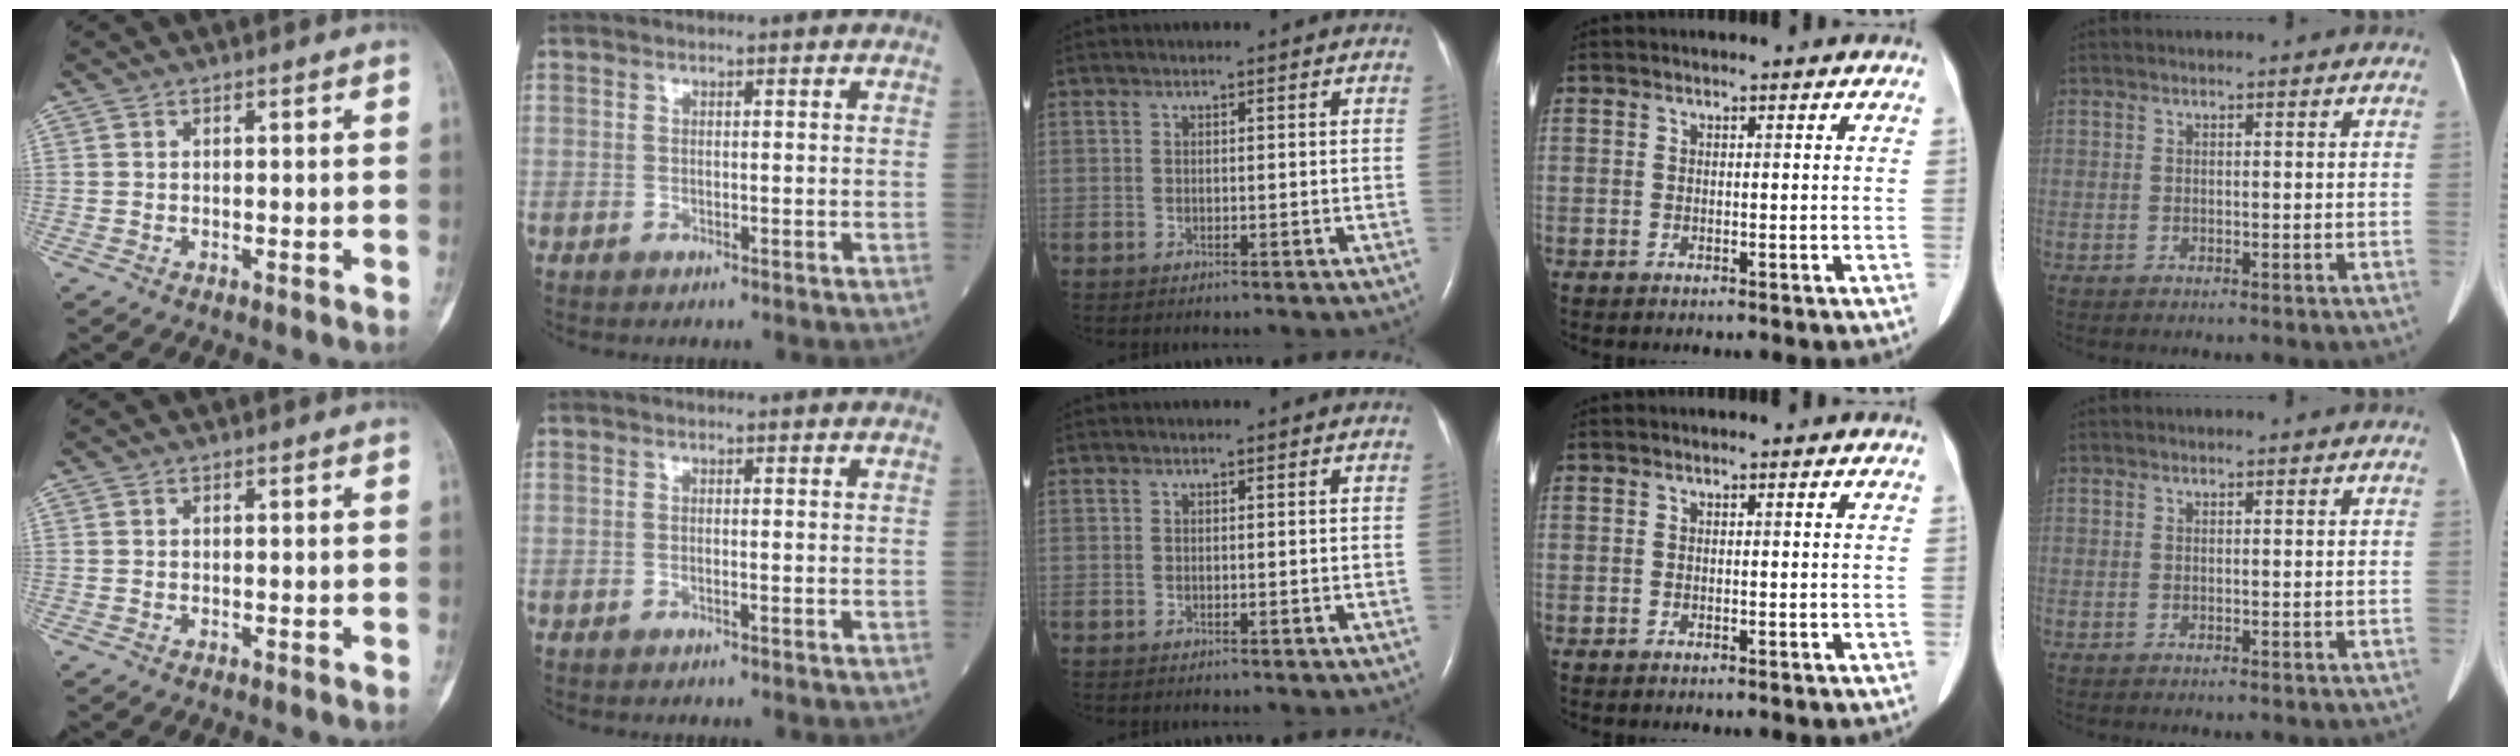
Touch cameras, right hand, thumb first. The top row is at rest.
{}